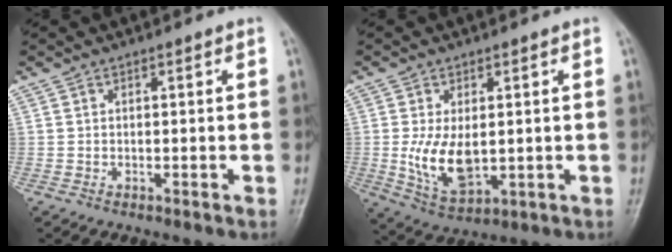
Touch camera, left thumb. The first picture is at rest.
{"total": 9.0, "force": [0.0, 5.0, 7.4], "torque": [-0.131, -0.015, 0.014]}